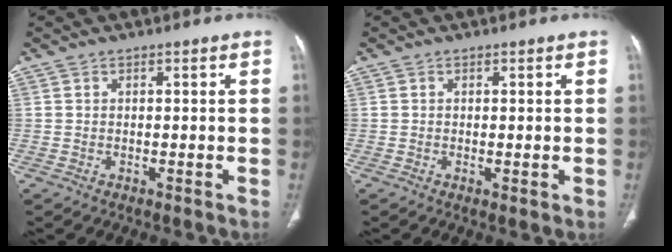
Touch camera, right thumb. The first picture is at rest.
{"total": 1.0, "force": [-0.2, 0.3, 1.0], "torque": [-0.022, -0.006, -0.001]}